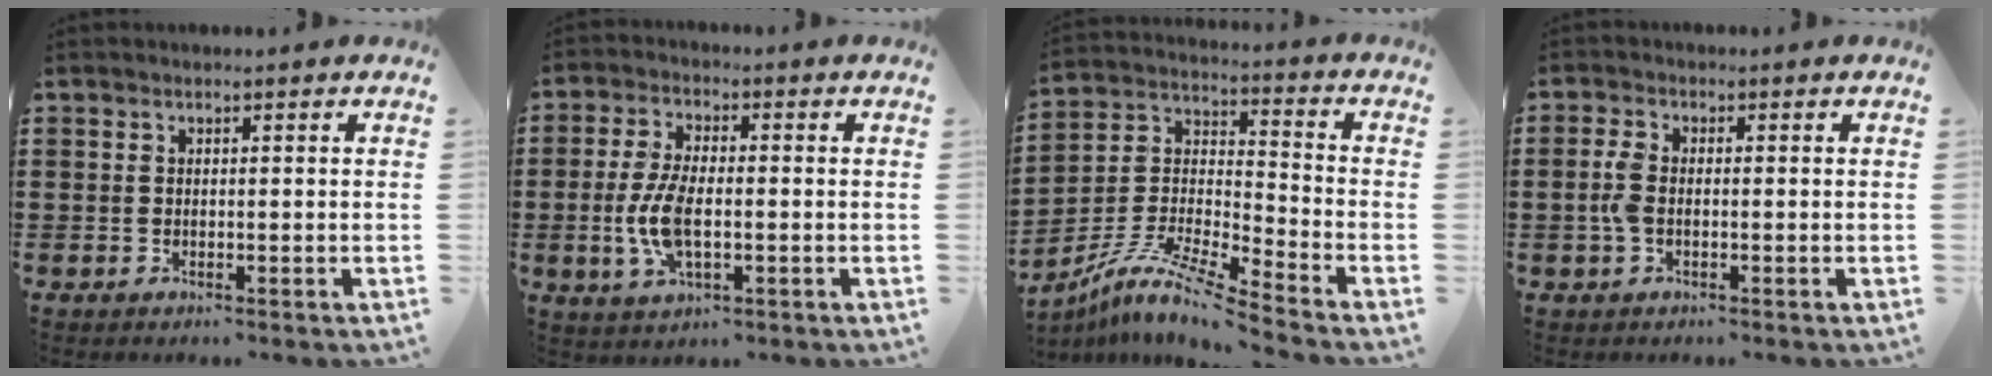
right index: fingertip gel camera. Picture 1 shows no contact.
{"total": 7.3, "force": [-1.3, 3.0, 6.6], "torque": [-0.156, -0.008, -0.032]}
{"total": 9.0, "force": [-7.9, 0.2, 4.4], "torque": [-0.097, -0.005, -0.163]}
{"total": 3.0, "force": [-0.6, 1.4, 2.6], "torque": [-0.070, -0.006, -0.018]}